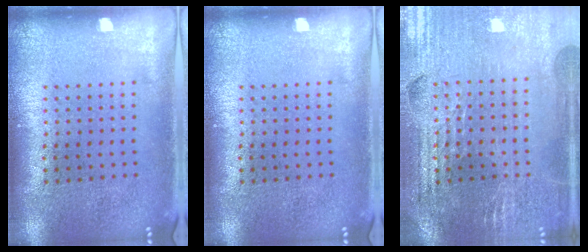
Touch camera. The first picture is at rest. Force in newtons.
{"total": 0.0}
{"total": 2.8, "press": 2.8, "slide": 0.4}